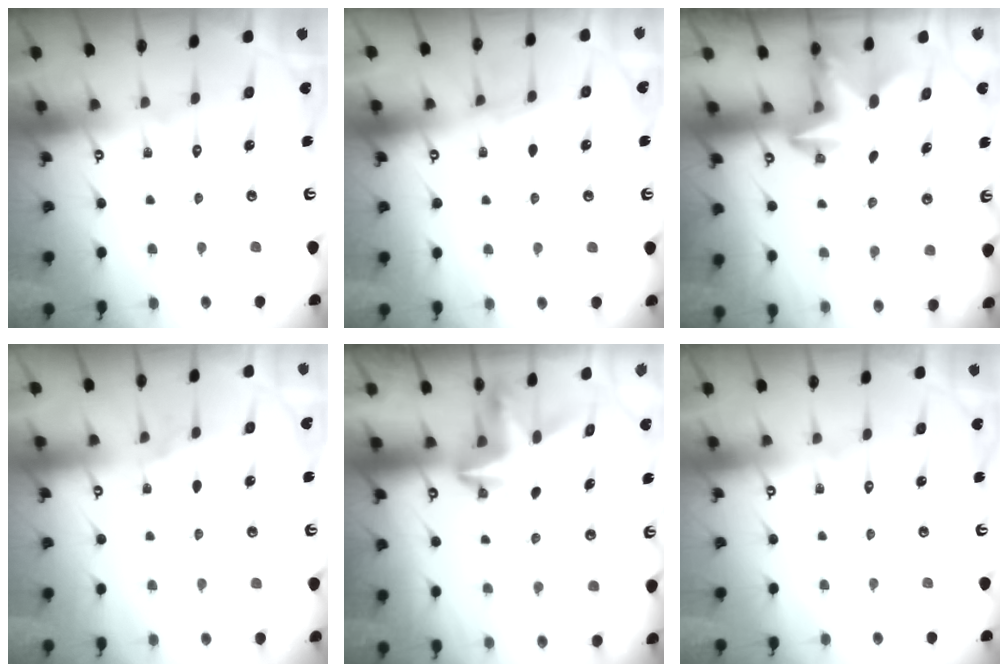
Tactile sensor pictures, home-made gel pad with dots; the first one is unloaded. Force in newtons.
{"total": 4.2, "press": 4.2, "slide": 0.6}
{"total": 2.8, "press": 2.8, "slide": 0.6}
{"total": 2.5, "press": 2.0, "slide": 1.6}
{"total": 3.8, "press": 3.8, "slide": 0.4}
{"total": 0.0}